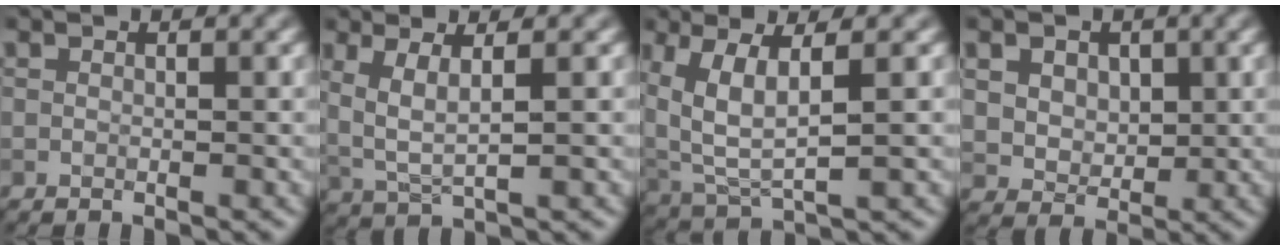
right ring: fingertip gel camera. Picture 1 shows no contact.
{"total": 3.3, "force": [0.9, 0.8, 3.0], "torque": [-0.067, -0.004, 0.024]}
{"total": 5.7, "force": [2.1, 2.2, 4.8], "torque": [-0.115, -0.007, 0.048]}
{"total": 5.3, "force": [2.1, 4.1, 2.7], "torque": [-0.065, 0.012, 0.036]}